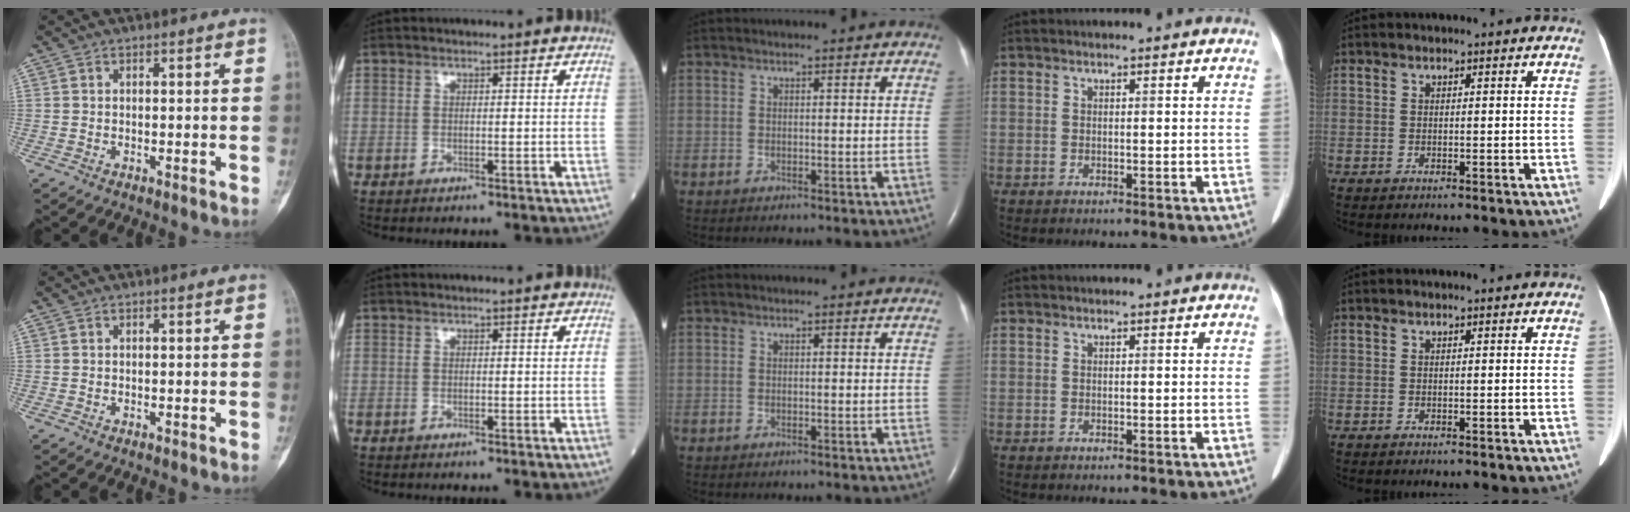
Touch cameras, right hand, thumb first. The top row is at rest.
{}